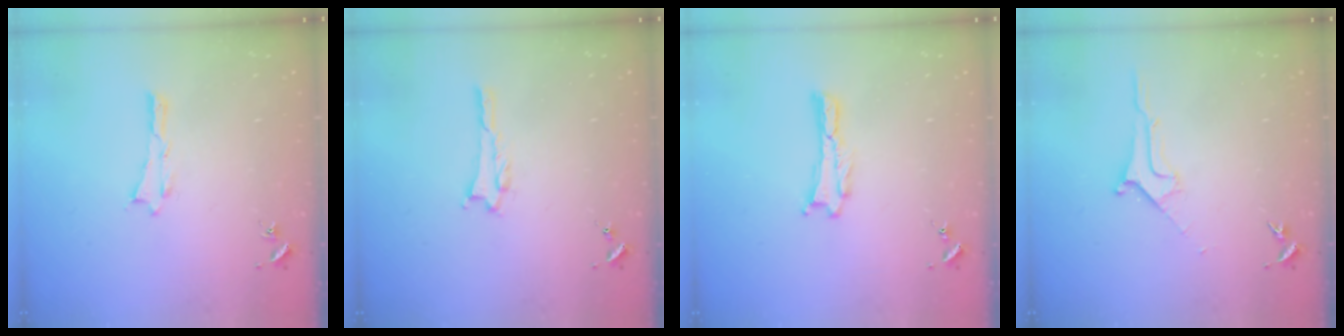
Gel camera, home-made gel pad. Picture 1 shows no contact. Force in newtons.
{"total": 0.5, "press": 0.5, "slide": 0.1}
{"total": 0.0}
{"total": 1.8, "press": 1.7, "slide": 0.2}